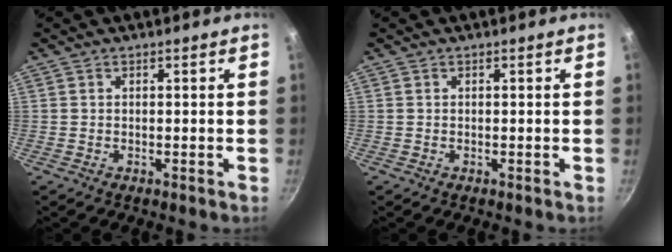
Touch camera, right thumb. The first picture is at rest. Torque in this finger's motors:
{"motor_torque": [-0.09, 0.09, -0.01, 0.00, 0.03]}